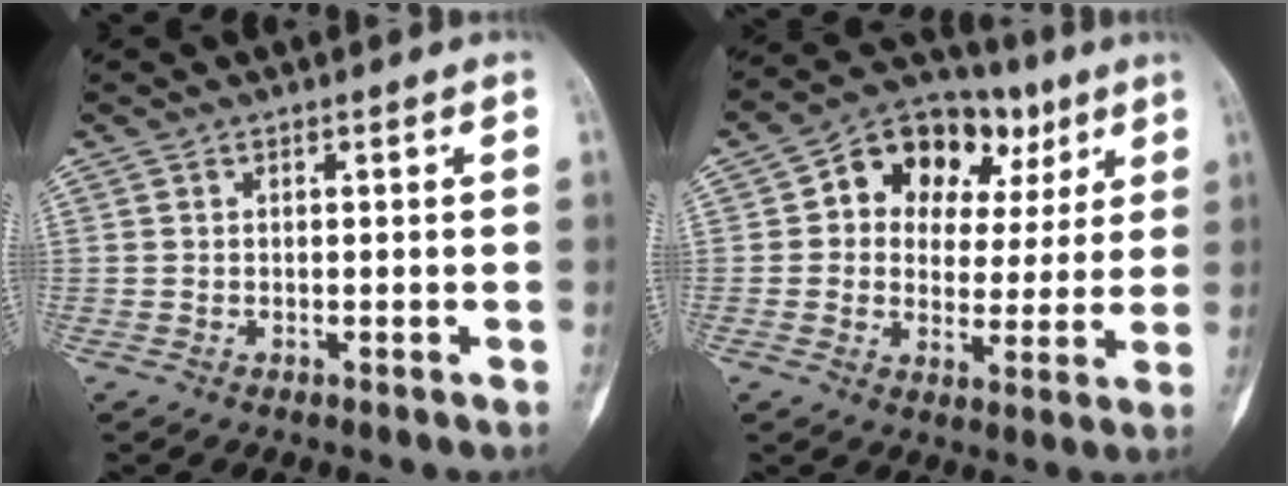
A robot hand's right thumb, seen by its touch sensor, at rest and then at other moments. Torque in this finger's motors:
{"motor_torque": [1.01, 1.24, 0.38, -0.21, 0.05]}